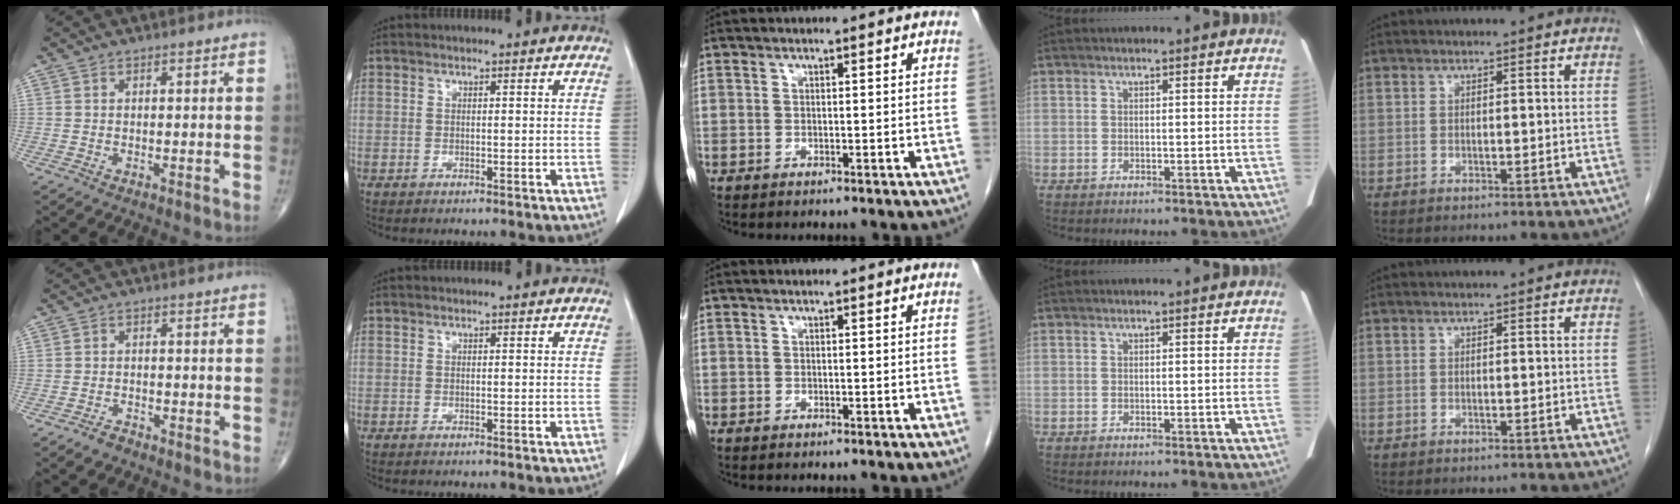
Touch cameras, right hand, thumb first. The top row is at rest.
{"thumb": {"total": 1.8, "force": [-1.6, 0.8, 0.6], "torque": [-0.014, 0.006, -0.028]}}